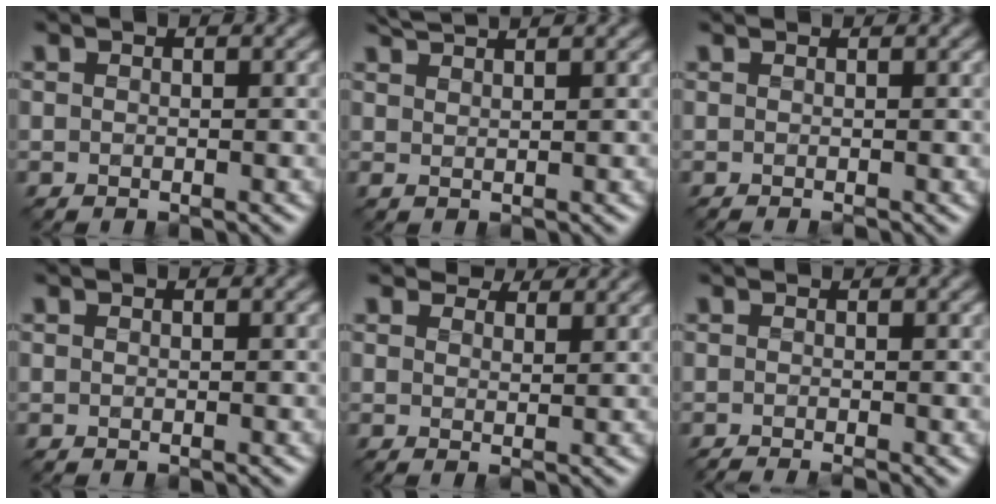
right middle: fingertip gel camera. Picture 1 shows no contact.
{"total": 2.5, "force": [2.2, 0.4, 1.1], "torque": [-0.007, 0.009, 0.035]}
{"total": 1.2, "force": [0.4, 0.5, 1.1], "torque": [-0.009, -0.003, -0.005]}
{"total": 0.0}
{"total": 4.0, "force": [3.6, 1.1, 1.3], "torque": [-0.030, 0.003, 0.043]}
{"total": 2.2, "force": [-1.1, 0.5, 1.8], "torque": [-0.014, -0.007, -0.024]}